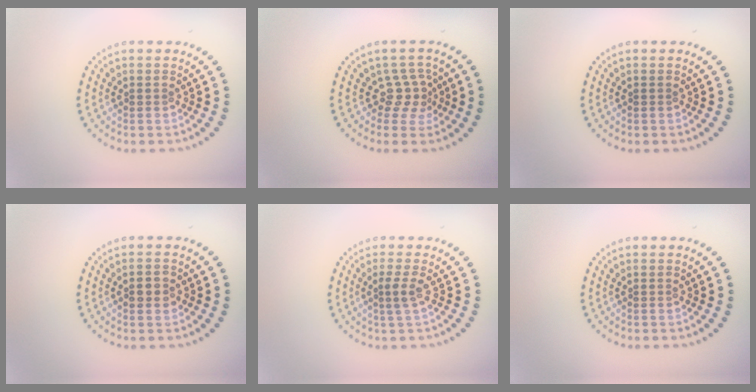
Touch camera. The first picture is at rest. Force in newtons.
{"total": 2.3, "press": 1.5, "slide": 1.7}
{"total": 0.0}
{"total": 1.4, "press": 1.4, "slide": 0.2}
{"total": 1.7, "press": 1.2, "slide": 1.2}
{"total": 0.0}